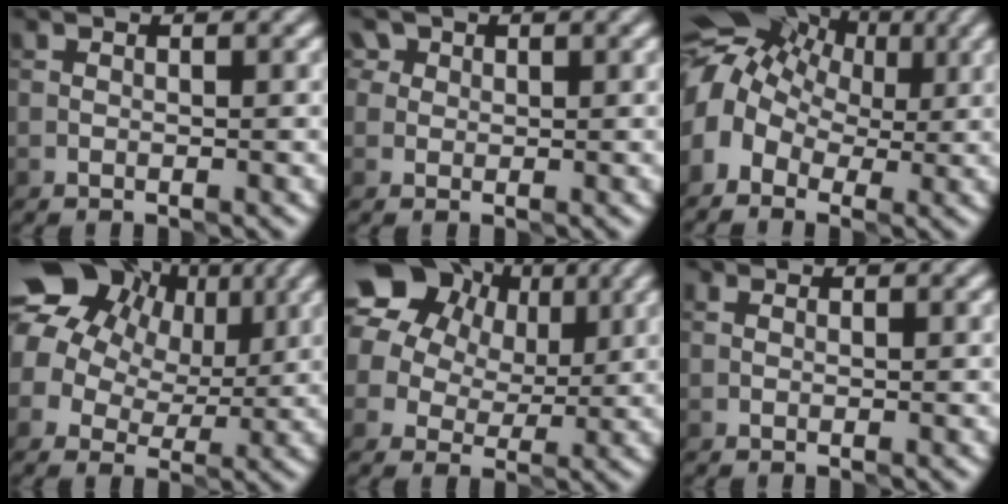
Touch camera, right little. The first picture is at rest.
{"total": 2.8, "force": [1.6, 2.1, 1.0], "torque": [-0.005, 0.017, 0.007]}
{"total": 9.0, "force": [1.7, 6.5, 6.0], "torque": [-0.112, 0.021, 0.019]}
{"total": 13.5, "force": [5.7, 10.0, 7.1], "torque": [-0.145, 0.046, 0.094]}
{"total": 15.2, "force": [7.5, 11.0, 7.3], "torque": [-0.155, 0.040, 0.143]}
{"total": 0.7, "force": [0.2, 0.6, 0.4], "torque": [-0.006, -0.006, -0.011]}